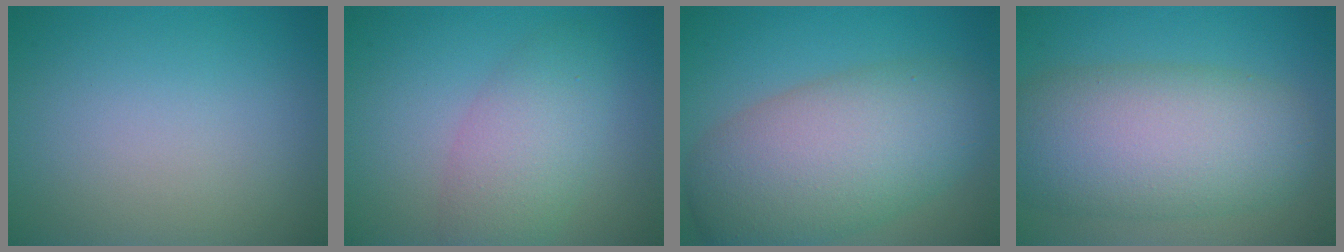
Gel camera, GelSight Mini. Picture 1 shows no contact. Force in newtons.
{"total": 4.6, "press": 4.6, "slide": 0.3}
{"total": 9.6, "press": 9.6, "slide": 0.3}
{"total": 9.7, "press": 9.7, "slide": 0.7}